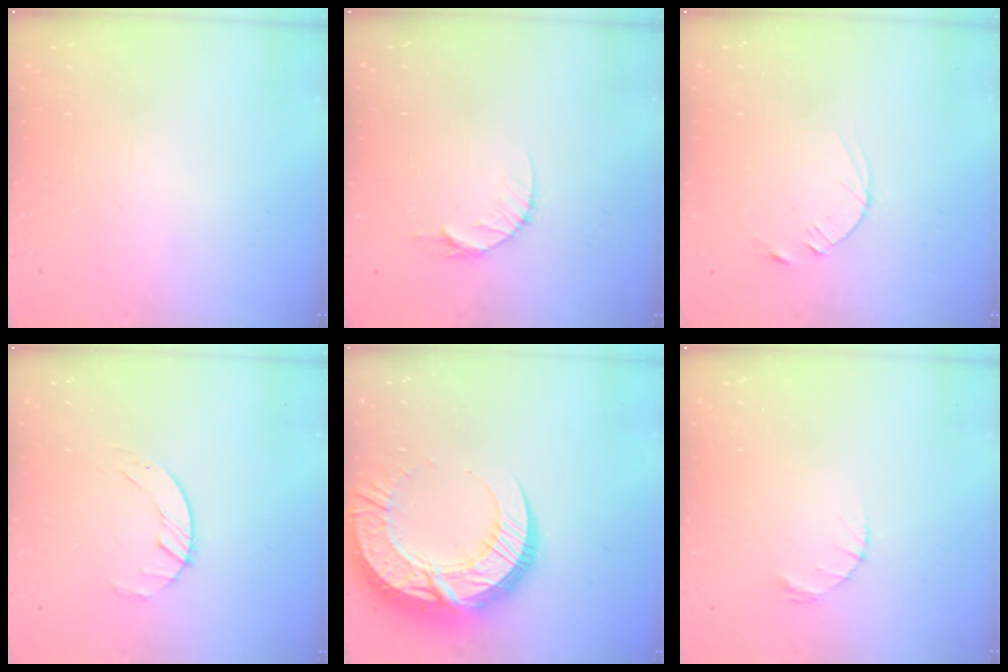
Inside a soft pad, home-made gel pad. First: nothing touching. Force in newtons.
{"total": 5.3, "press": 5.2, "slide": 0.5}
{"total": 2.5, "press": 2.5, "slide": 0.3}
{"total": 2.1, "press": 2.1, "slide": 0.3}
{"total": 22.5, "press": 22.4, "slide": 1.8}
{"total": 1.2, "press": 1.1, "slide": 0.2}